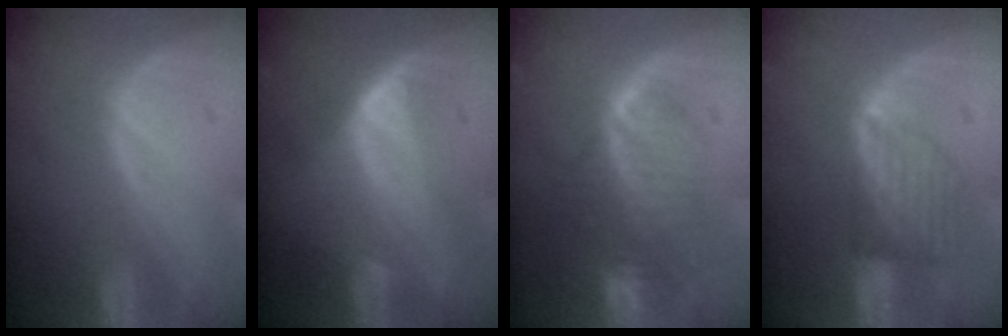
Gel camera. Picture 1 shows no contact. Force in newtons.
{"total": 6.7, "press": 5.9, "slide": 3.2}
{"total": 8.4, "press": 7.3, "slide": 4.1}
{"total": 6.0, "press": 5.9, "slide": 1.3}